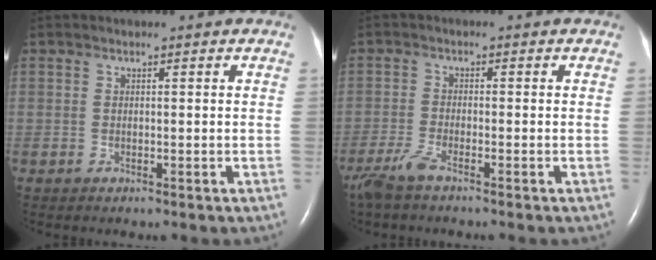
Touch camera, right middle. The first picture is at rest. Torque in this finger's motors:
{"motor_torque": [0.70, -0.66, 0.04, 0.03]}